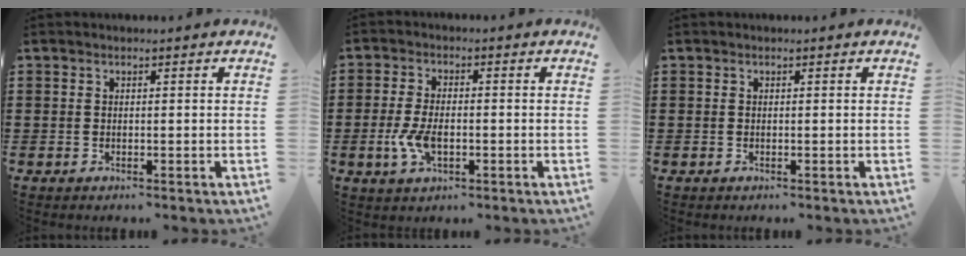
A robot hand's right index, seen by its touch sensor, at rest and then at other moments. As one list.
[{"total": 5.5, "force": [-1.3, 2.7, 4.5], "torque": [-0.104, -0.004, -0.028]}, {"total": 0.0}]